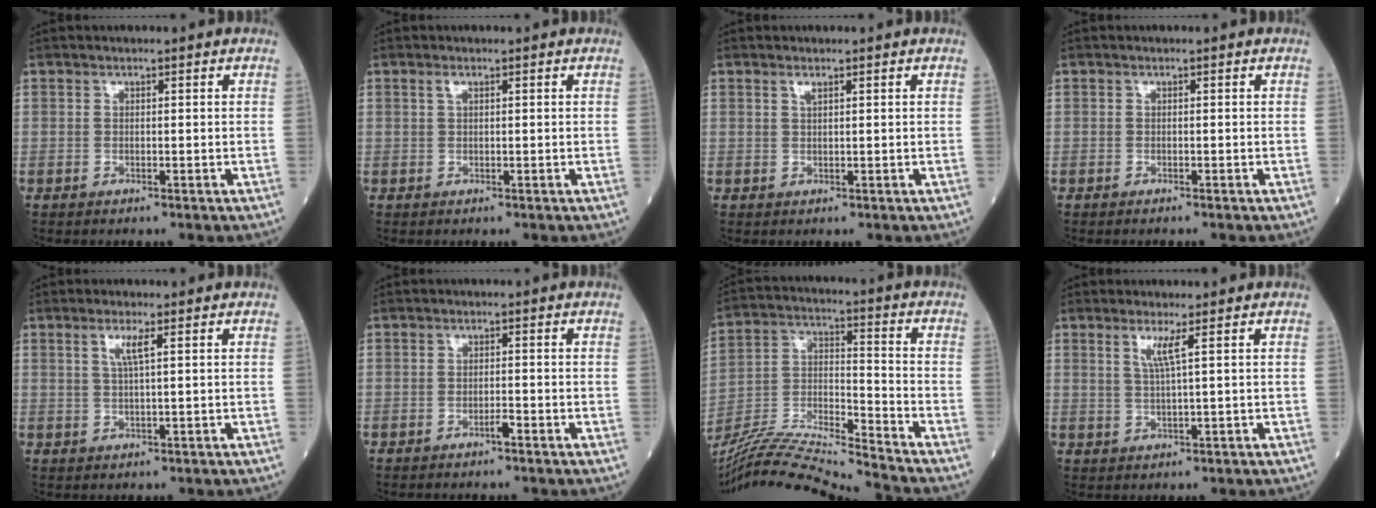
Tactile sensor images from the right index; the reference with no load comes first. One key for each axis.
{"total": 0.8, "fx": 0.4, "fy": 0.2, "fz": 0.7, "tx": -0.019, "ty": 0.004, "tz": 0.008}
{"total": 0.9, "fx": 0.6, "fy": 0.0, "fz": 0.6, "tx": -0.014, "ty": -0.002, "tz": 0.011}
{"total": 0.0}
{"total": 2.6, "fx": 1.0, "fy": -0.2, "fz": 2.4, "tx": -0.053, "ty": 0.001, "tz": 0.020}
{"total": 1.1, "fx": -0.8, "fy": 0.0, "fz": 0.7, "tx": -0.014, "ty": 0.001, "tz": -0.015}
{"total": 18.5, "fx": -17.3, "fy": -1.6, "fz": 6.4, "tx": -0.125, "ty": -0.007, "tz": -0.308}
{"total": 2.8, "fx": 1.3, "fy": -0.7, "fz": 2.4, "tx": -0.051, "ty": -0.006, "tz": 0.026}